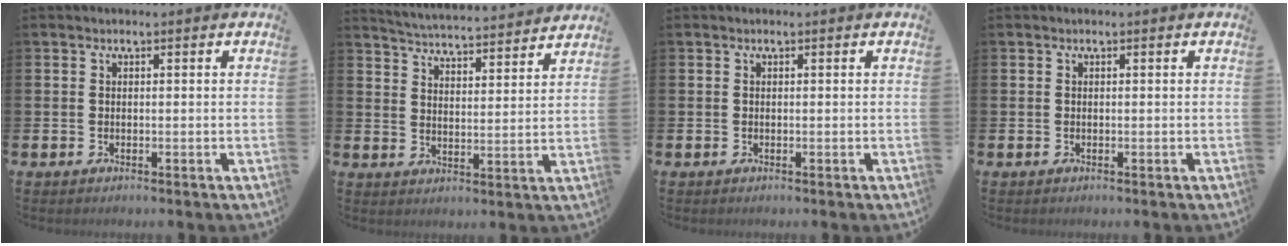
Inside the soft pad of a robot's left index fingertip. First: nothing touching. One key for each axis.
{"total": 5.1, "fx": 5.1, "fy": 0.2, "fz": 0.3, "tx": -0.022, "ty": -0.045, "tz": 0.086}
{"total": 0.0}
{"total": 0.0}